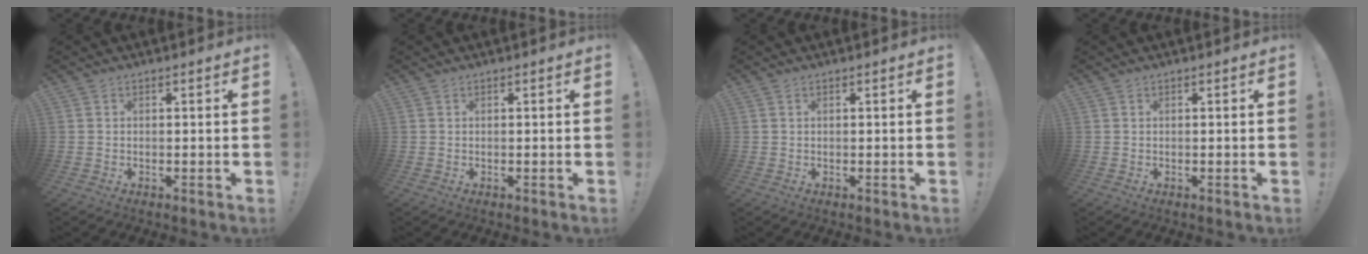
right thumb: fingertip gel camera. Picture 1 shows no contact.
{"total": 0.0}
{"total": 0.0}
{"total": 0.0}